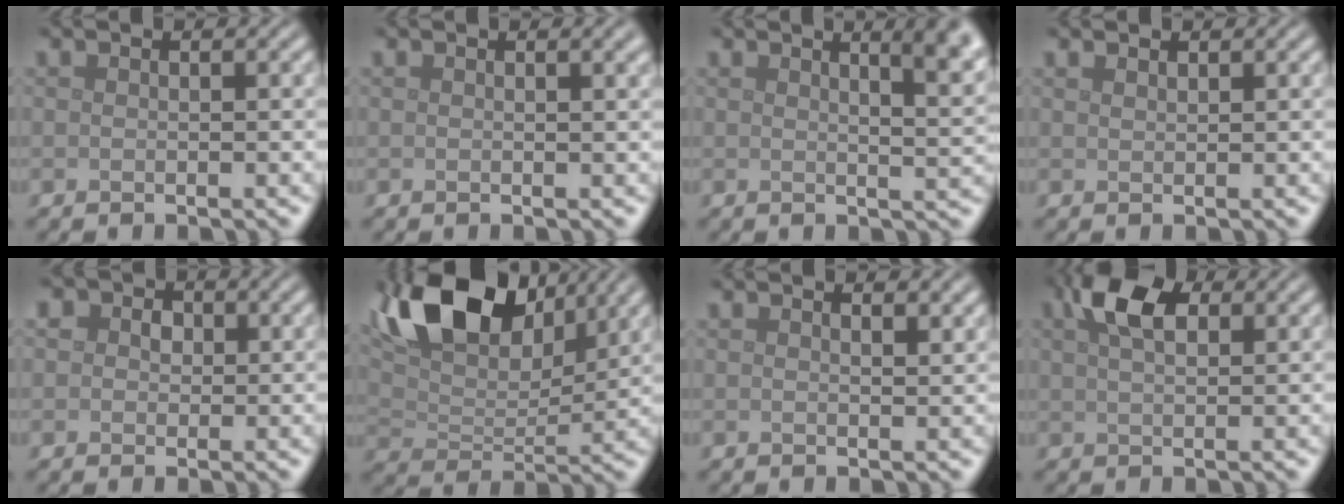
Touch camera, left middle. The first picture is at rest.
{"total": 1.6, "force": [0.9, 0.5, 1.3], "torque": [-0.007, 0.006, 0.010]}
{"total": 5.8, "force": [3.0, 2.2, 4.4], "torque": [-0.022, 0.024, 0.024]}
{"total": 0.6, "force": [0.5, 0.2, 0.0], "torque": [-0.003, -0.002, 0.012]}
{"total": 5.4, "force": [2.2, 4.2, 2.7], "torque": [-0.032, 0.028, -0.009]}
{"total": 12.9, "force": [7.7, 6.3, 8.1], "torque": [-0.157, 0.020, 0.122]}
{"total": 1.0, "force": [0.8, 0.2, 0.5], "torque": [-0.008, -0.001, 0.014]}
{"total": 4.9, "force": [2.3, 2.6, 3.5], "torque": [-0.073, 0.010, 0.036]}